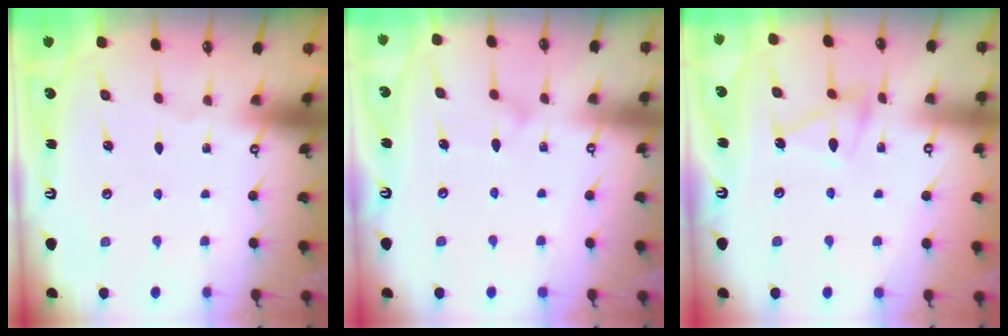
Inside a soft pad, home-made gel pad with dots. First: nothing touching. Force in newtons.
{"total": 9.0, "press": 9.0, "slide": 0.6}
{"total": 10.3, "press": 10.3, "slide": 0.8}